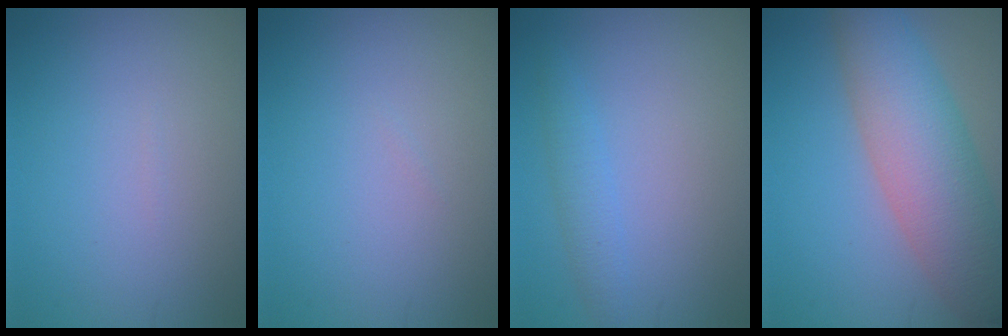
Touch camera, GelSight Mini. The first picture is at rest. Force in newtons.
{"total": 0.0}
{"total": 1.7, "press": 1.7, "slide": 0.0}
{"total": 8.1, "press": 8.1, "slide": 0.3}